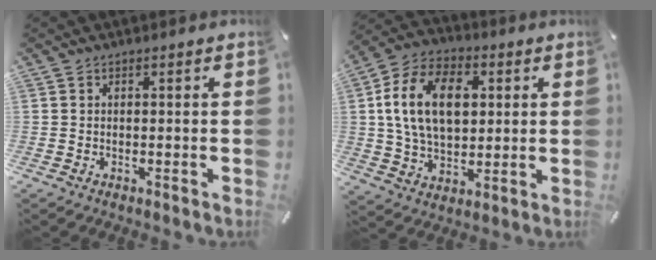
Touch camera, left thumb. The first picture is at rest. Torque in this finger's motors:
{"motor_torque": [2.23, 2.52, 1.54, -1.23, 0.23]}